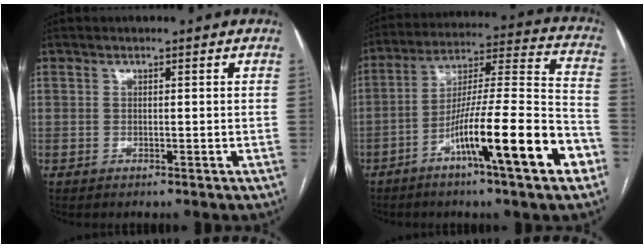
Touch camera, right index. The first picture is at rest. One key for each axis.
{"total": 18.4, "fx": -8.6, "fy": 0.8, "fz": 16.2, "tx": -0.260, "ty": -0.003, "tz": -0.140}